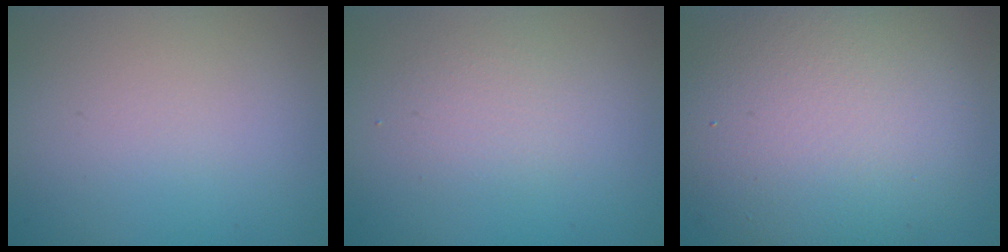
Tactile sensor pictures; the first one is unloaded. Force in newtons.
{"total": 1.7, "press": 1.7, "slide": 0.1}
{"total": 10.7, "press": 10.6, "slide": 0.6}